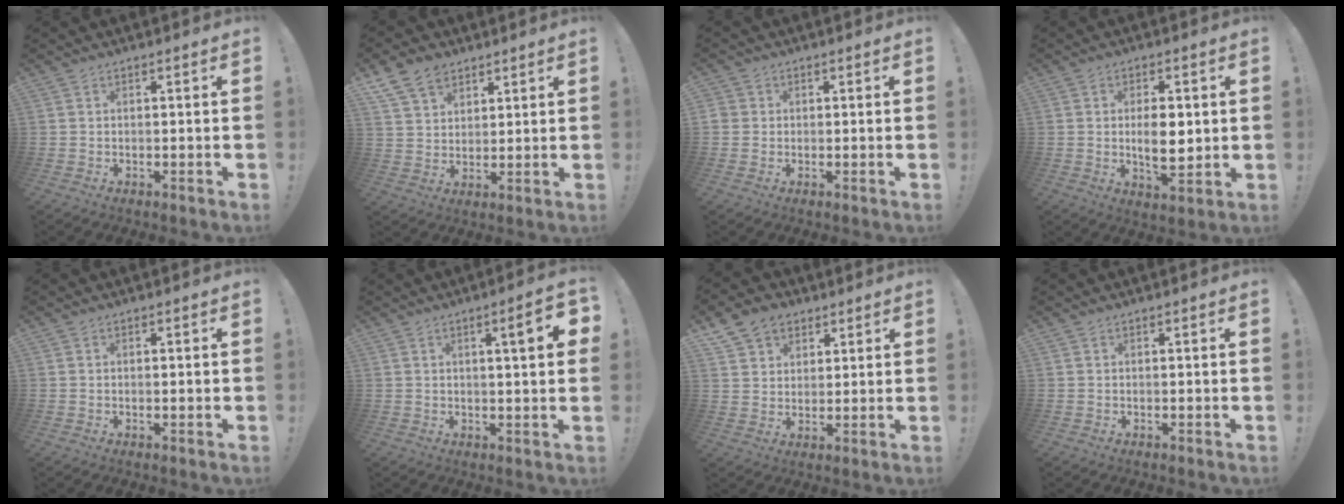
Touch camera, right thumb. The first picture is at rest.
{"total": 9.6, "force": [6.3, 6.4, 3.4], "torque": [-0.061, -0.031, 0.124]}
{"total": 2.3, "force": [0.3, 2.2, 0.5], "torque": [-0.003, 0.000, 0.005]}
{"total": 8.5, "force": [0.3, 4.1, 7.4], "torque": [-0.114, -0.015, -0.003]}
{"total": 0.8, "force": [0.1, 0.2, 0.7], "torque": [-0.006, -0.003, 0.001]}
{"total": 7.7, "force": [2.1, 0.8, 7.4], "torque": [-0.094, -0.008, 0.026]}
{"total": 9.0, "force": [5.4, 6.7, 2.5], "torque": [-0.037, -0.029, 0.106]}
{"total": 0.0}